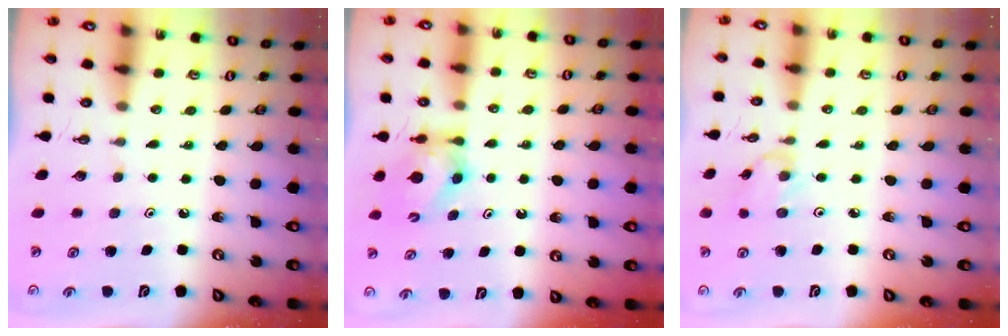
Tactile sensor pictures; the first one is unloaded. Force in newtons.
{"total": 6.1, "press": 6.1, "slide": 0.3}
{"total": 1.1, "press": 1.1, "slide": 0.3}